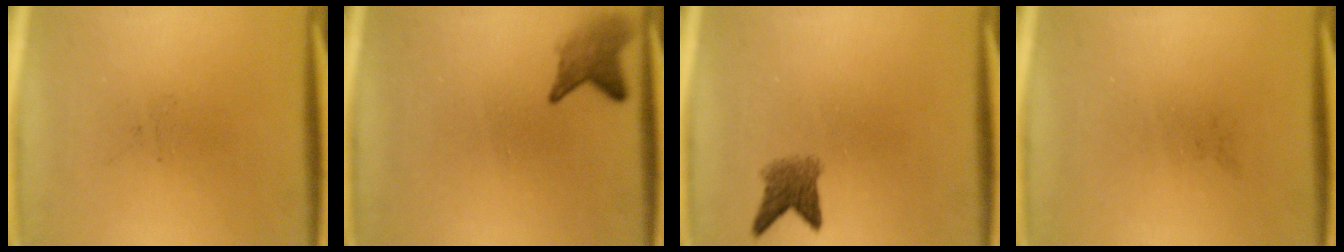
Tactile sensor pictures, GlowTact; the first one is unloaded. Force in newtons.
{"total": 2.9}
{"total": 3.1}
{"total": 0.0}